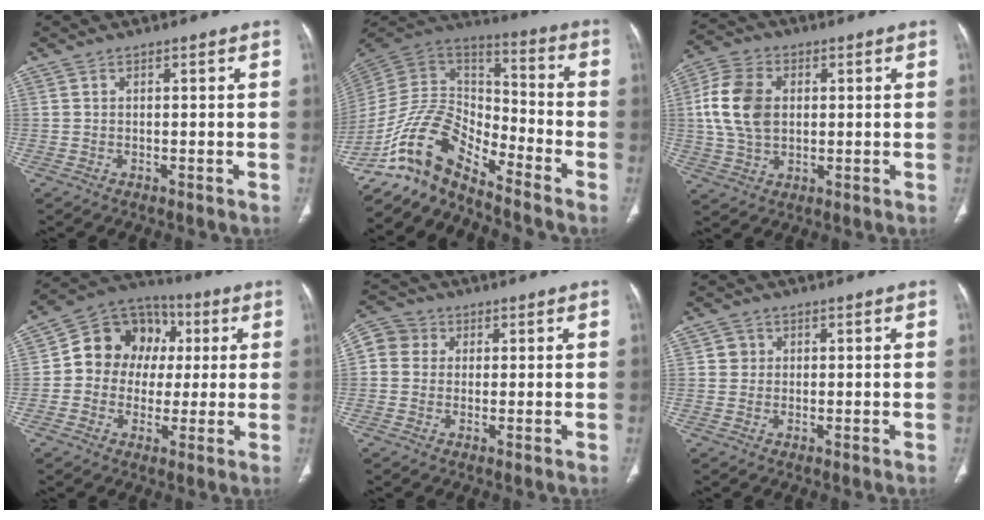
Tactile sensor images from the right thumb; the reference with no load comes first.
{"total": 14.0, "force": [-11.2, 5.1, 6.7], "torque": [-0.119, 0.099, -0.223]}
{"total": 11.5, "force": [1.5, 8.1, 8.0], "torque": [-0.150, 0.006, 0.028]}
{"total": 14.2, "force": [1.4, 12.4, 6.8], "torque": [-0.063, 0.027, 0.013]}
{"total": 7.6, "force": [1.6, 7.0, 2.5], "torque": [-0.040, 0.018, 0.025]}
{"total": 2.1, "force": [0.5, 2.0, 0.4], "torque": [0.007, 0.001, 0.006]}